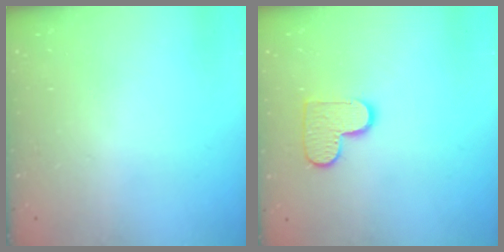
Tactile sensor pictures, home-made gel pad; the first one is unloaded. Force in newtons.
{"total": 10.0, "press": 10.0, "slide": 0.6}